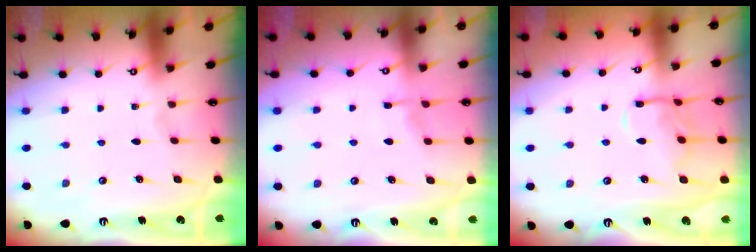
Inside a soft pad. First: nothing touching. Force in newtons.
{"total": 3.0, "press": 3.0, "slide": 0.5}
{"total": 9.3, "press": 9.3, "slide": 0.5}